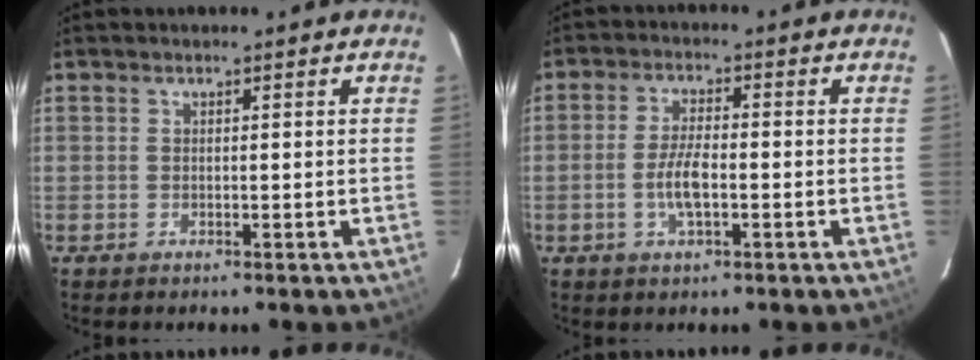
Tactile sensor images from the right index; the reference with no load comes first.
{"total": 5.6, "force": [-1.6, 1.9, 5.1], "torque": [-0.104, 0.001, -0.030]}